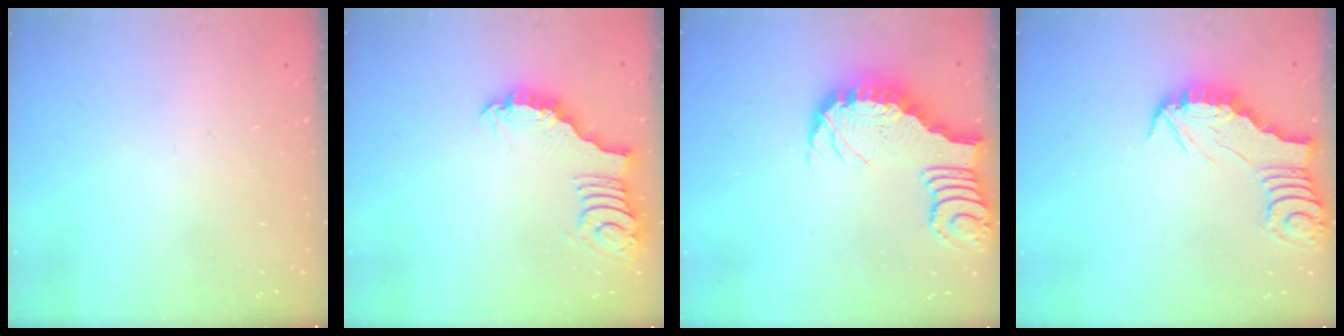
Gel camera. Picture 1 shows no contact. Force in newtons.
{"total": 3.0, "press": 3.0, "slide": 0.0}
{"total": 3.3, "press": 3.3, "slide": 0.5}
{"total": 2.4, "press": 2.4, "slide": 0.2}